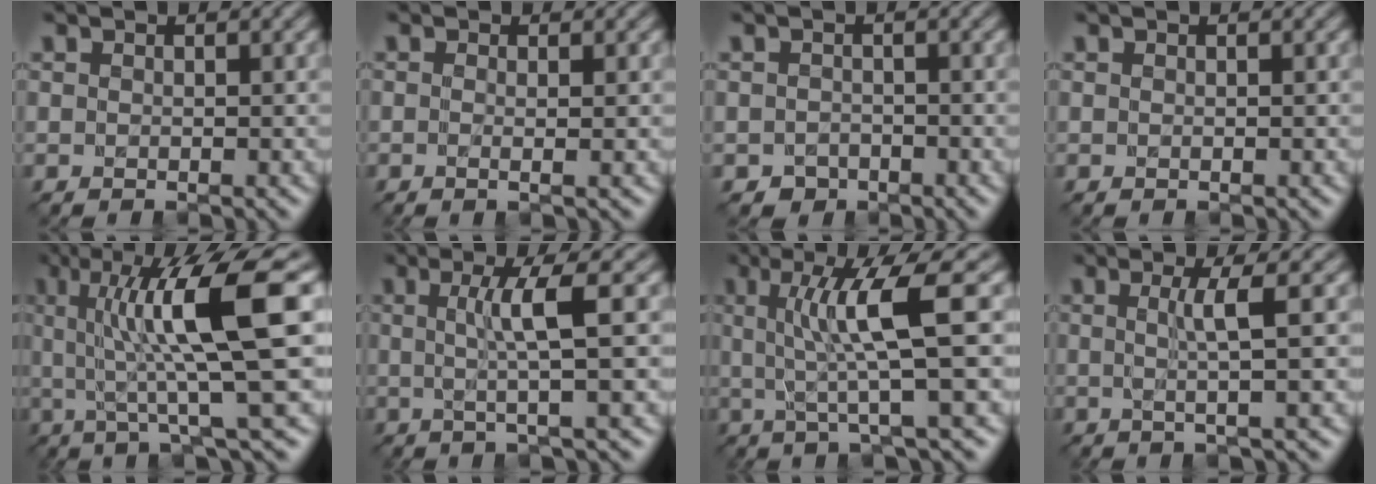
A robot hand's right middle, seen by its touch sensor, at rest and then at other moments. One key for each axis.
{"total": 0.6, "fx": -0.1, "fy": 0.0, "fz": 0.6, "tx": -0.013, "ty": -0.003, "tz": -0.005}
{"total": 1.0, "fx": -0.6, "fy": 0.8, "fz": -0.3, "tx": 0.005, "ty": -0.003, "tz": -0.013}
{"total": 0.0}
{"total": 11.1, "fx": 2.1, "fy": 2.0, "fz": 10.7, "tx": -0.149, "ty": 0.004, "tz": 0.035}
{"total": 4.4, "fx": 0.5, "fy": 0.5, "fz": 4.4, "tx": -0.078, "ty": 0.003, "tz": 0.008}
{"total": 7.3, "fx": 1.0, "fy": 1.1, "fz": 7.1, "tx": -0.112, "ty": 0.004, "tz": 0.015}
{"total": 3.1, "fx": 0.3, "fy": 0.3, "fz": 3.1, "tx": -0.057, "ty": 0.001, "tz": 0.002}